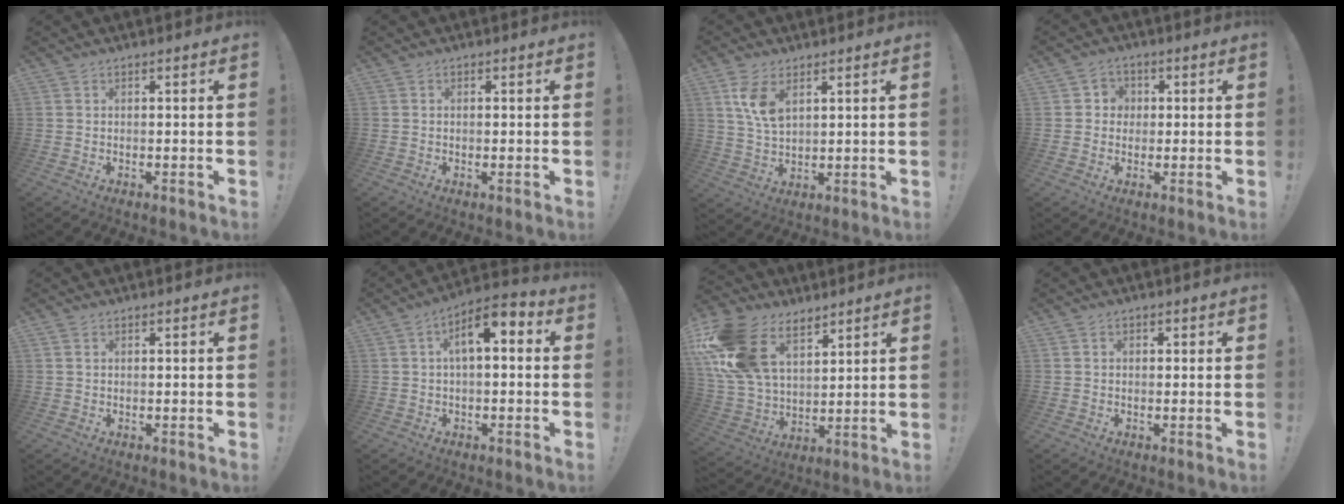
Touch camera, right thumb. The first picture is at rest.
{"total": 0.5, "force": [0.0, 0.0, 0.5], "torque": [-0.005, -0.001, 0.000]}
{"total": 8.2, "force": [4.1, 4.3, 5.7], "torque": [-0.102, -0.018, 0.074]}
{"total": 4.1, "force": [0.0, 4.0, 0.8], "torque": [-0.011, 0.006, -0.001]}
{"total": 1.0, "force": [0.5, 0.6, 0.6], "torque": [-0.012, 0.002, 0.009]}
{"total": 8.7, "force": [2.6, 3.6, 7.5], "torque": [-0.116, -0.011, 0.045]}
{"total": 21.3, "force": [11.1, 13.6, 12.1], "torque": [-0.245, -0.049, 0.214]}
{"total": 1.3, "force": [0.0, 1.0, 0.7], "torque": [-0.006, 0.001, -0.003]}